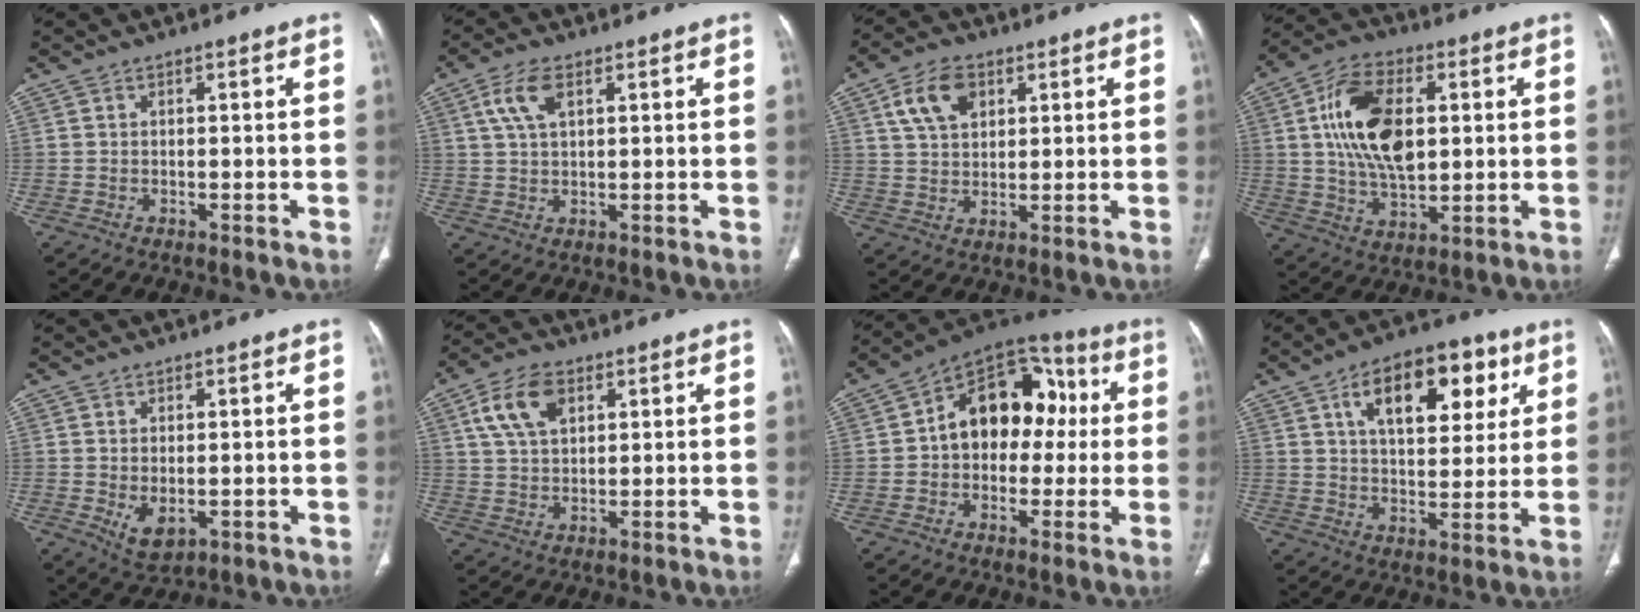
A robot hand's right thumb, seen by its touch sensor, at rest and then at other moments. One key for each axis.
{"total": 5.8, "fx": 2.4, "fy": 2.7, "fz": 4.5, "tx": -0.095, "ty": 0.003, "tz": 0.051}
{"total": 8.3, "fx": 3.6, "fy": 5.3, "fz": 5.3, "tx": -0.083, "ty": -0.006, "tz": 0.065}
{"total": 16.7, "fx": 3.1, "fy": 9.6, "fz": 13.3, "tx": -0.229, "ty": 0.000, "tz": 0.057}
{"total": 4.5, "fx": -0.7, "fy": 2.6, "fz": 3.6, "tx": -0.059, "ty": -0.008, "tz": 0.002}
{"total": 9.1, "fx": 3.8, "fy": 5.4, "fz": 6.3, "tx": -0.112, "ty": -0.004, "tz": 0.072}
{"total": 16.9, "fx": 1.5, "fy": 11.9, "fz": 11.9, "tx": -0.124, "ty": 0.044, "tz": 0.010}
{"total": 17.2, "fx": 7.2, "fy": 9.2, "fz": 12.6, "tx": -0.140, "ty": -0.009, "tz": 0.113}